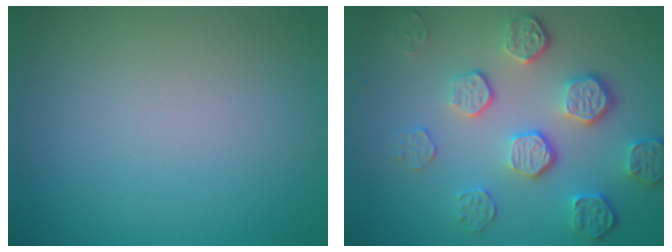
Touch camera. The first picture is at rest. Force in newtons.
{"total": 5.4, "press": 4.0, "slide": 3.6}